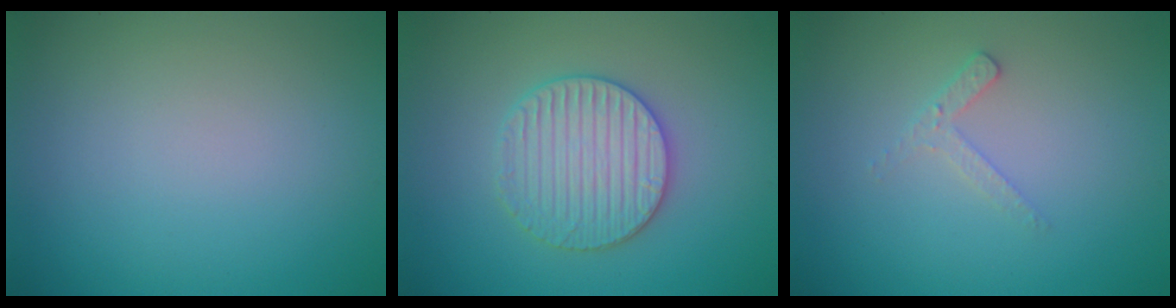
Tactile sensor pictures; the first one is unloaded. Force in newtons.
{"total": 4.0, "press": 3.9, "slide": 0.8}
{"total": 1.6, "press": 1.5, "slide": 0.4}